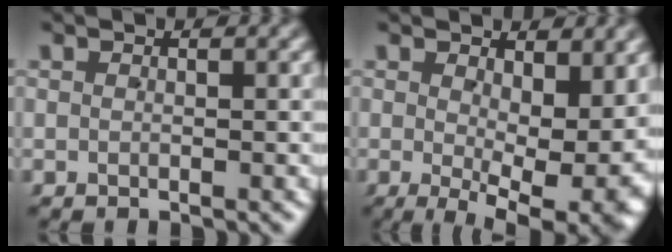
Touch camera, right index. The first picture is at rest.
{"total": 6.6, "force": [-0.6, 2.4, 6.2], "torque": [-0.078, -0.038, 0.004]}